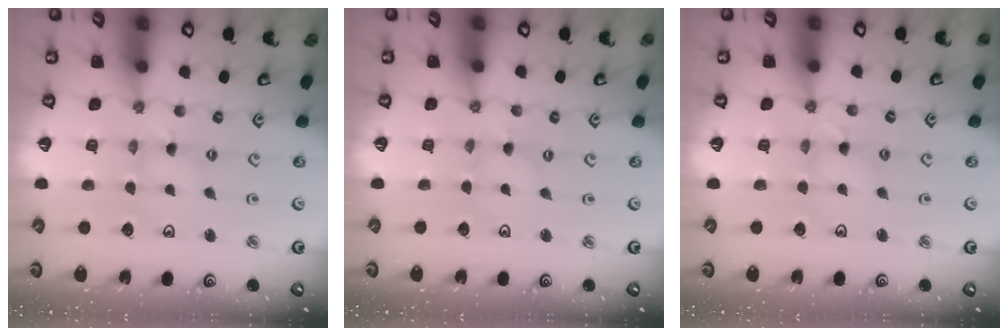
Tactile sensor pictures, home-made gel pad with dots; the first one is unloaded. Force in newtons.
{"total": 0.0}
{"total": 3.0, "press": 3.0, "slide": 0.3}